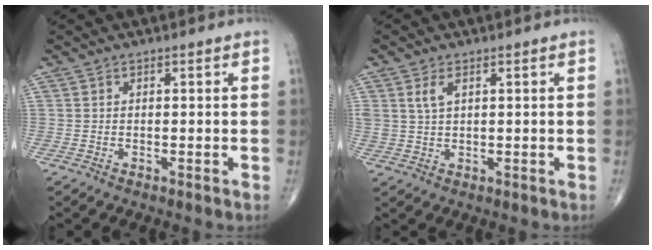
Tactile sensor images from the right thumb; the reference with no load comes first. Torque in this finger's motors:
{"motor_torque": [0.02, 0.02, 0.22, 0.19, 0.02]}